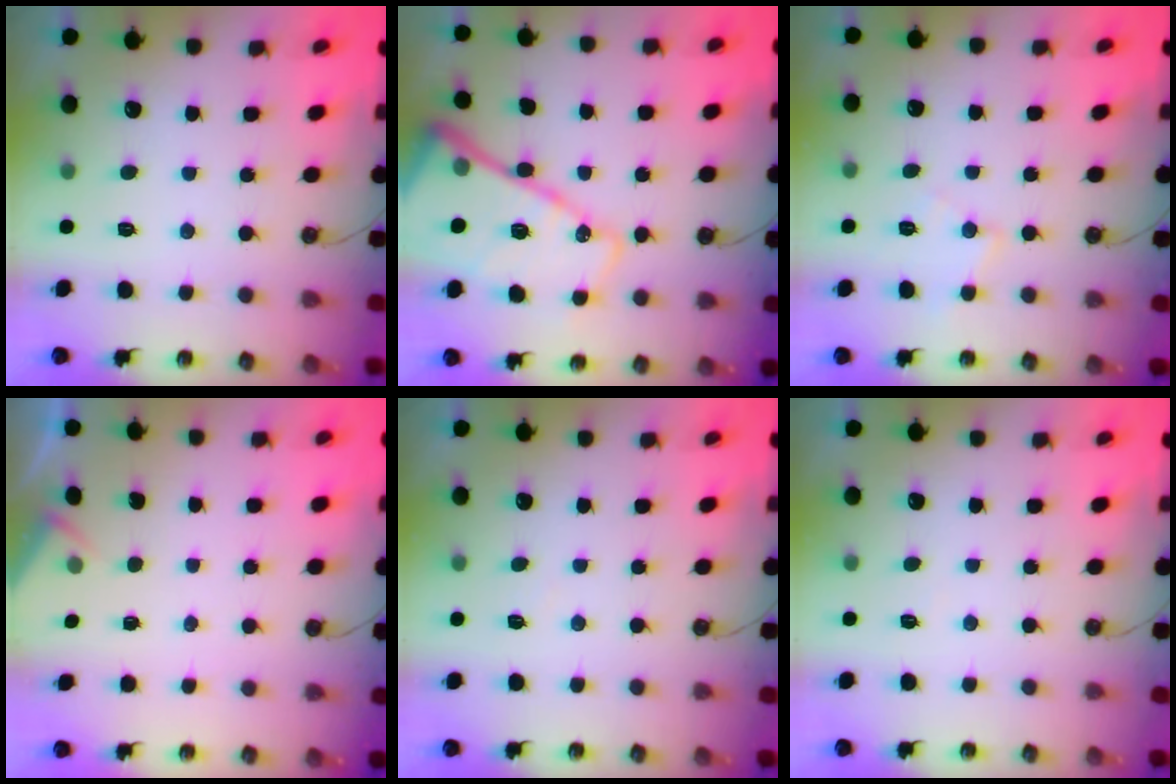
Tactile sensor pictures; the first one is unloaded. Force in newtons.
{"total": 21.9, "press": 21.9, "slide": 1.7}
{"total": 7.2, "press": 7.2, "slide": 0.5}
{"total": 2.1, "press": 2.1, "slide": 0.4}
{"total": 3.9, "press": 3.8, "slide": 0.6}
{"total": 2.7, "press": 2.7, "slide": 0.5}